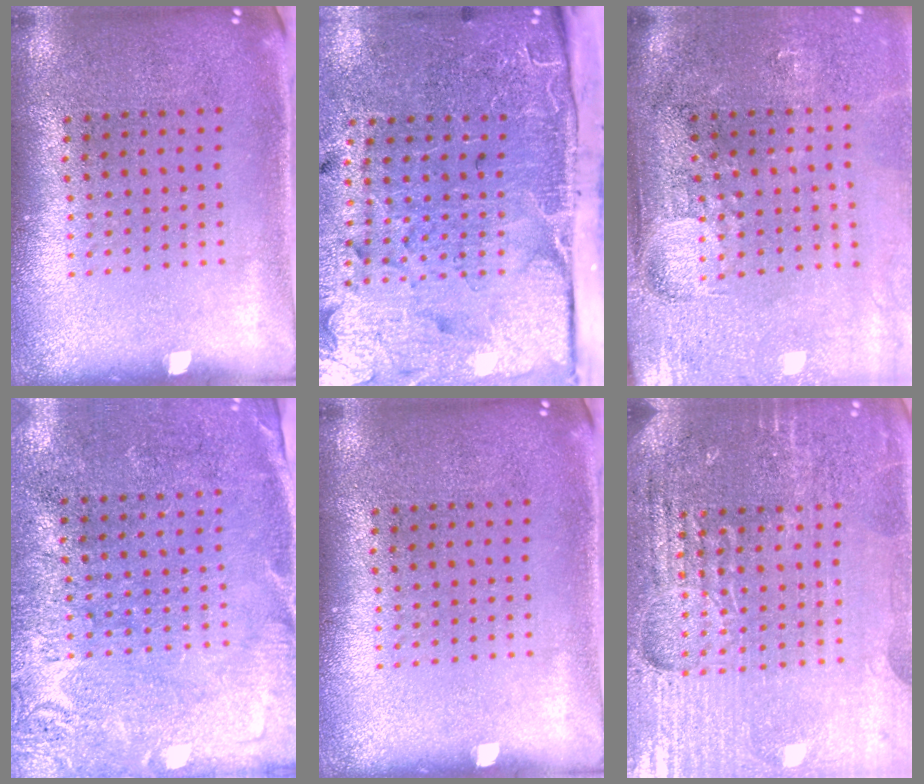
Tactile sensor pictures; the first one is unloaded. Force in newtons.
{"total": 5.1, "press": 4.0, "slide": 3.2}
{"total": 4.5, "press": 3.8, "slide": 2.4}
{"total": 2.8, "press": 2.6, "slide": 0.9}
{"total": 0.0}
{"total": 4.7, "press": 4.4, "slide": 1.7}